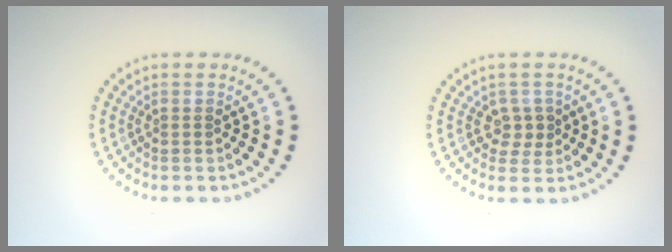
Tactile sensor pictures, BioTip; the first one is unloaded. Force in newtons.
{"total": 1.7, "press": 1.5, "slide": 0.8}